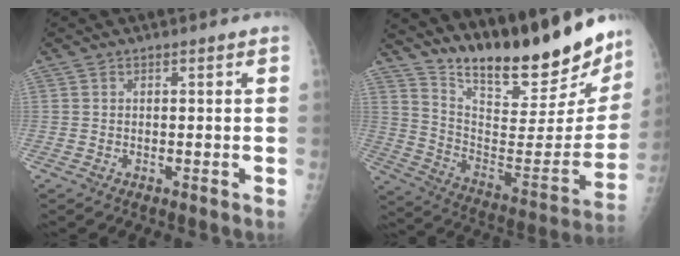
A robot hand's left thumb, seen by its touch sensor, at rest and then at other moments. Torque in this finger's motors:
{"motor_torque": [0.64, 0.34, 0.76, -2.00, 0.18]}